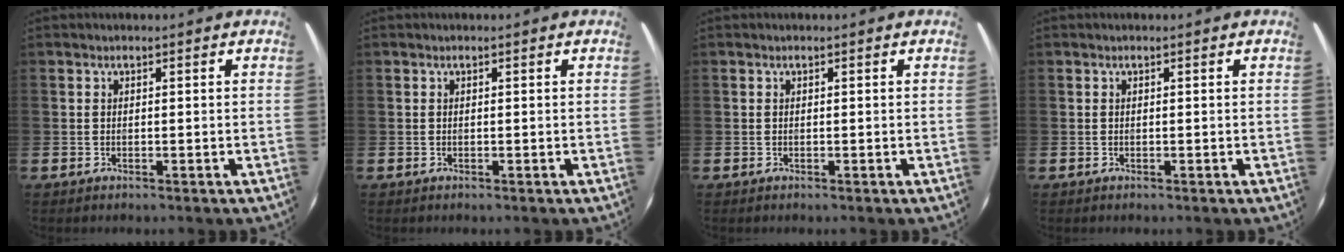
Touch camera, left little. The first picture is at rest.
{"total": 0.0}
{"total": 0.0}
{"total": 0.0}